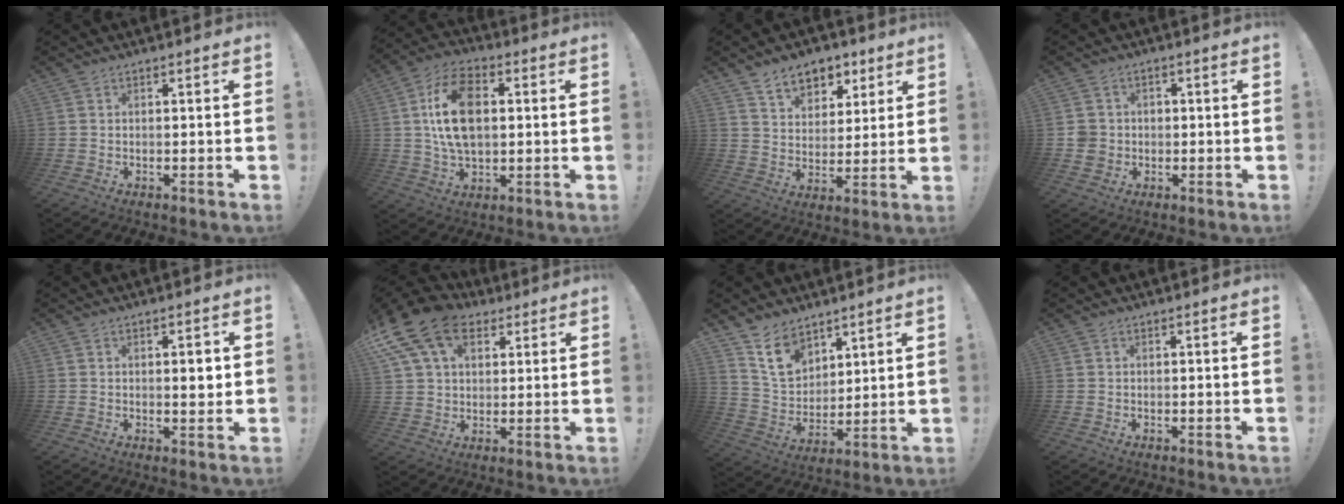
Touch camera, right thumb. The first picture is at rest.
{"total": 16.5, "force": [2.0, 10.2, 12.7], "torque": [-0.225, 0.005, 0.032]}
{"total": 9.8, "force": [6.6, 6.4, 3.5], "torque": [-0.039, -0.045, 0.123]}
{"total": 5.4, "force": [-0.6, 5.1, 1.7], "torque": [-0.035, 0.008, -0.012]}
{"total": 3.1, "force": [0.5, 1.2, 2.8], "torque": [-0.033, -0.006, 0.003]}
{"total": 16.2, "force": [7.4, 10.4, 9.9], "torque": [-0.183, -0.028, 0.136]}
{"total": 12.5, "force": [8.5, 7.9, 4.6], "torque": [-0.072, -0.055, 0.168]}
{"total": 0.0}